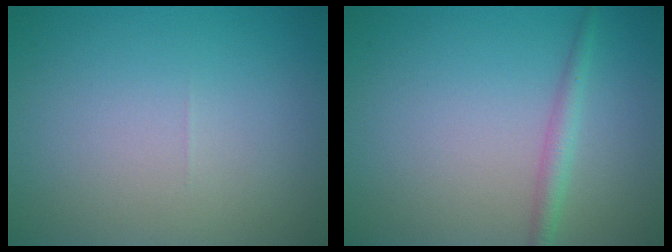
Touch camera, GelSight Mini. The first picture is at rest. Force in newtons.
{"total": 1.7, "press": 1.7, "slide": 0.0}